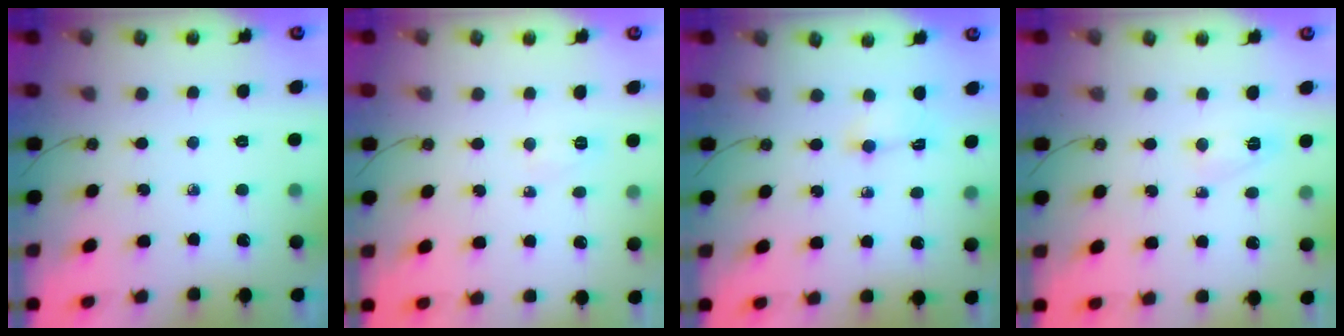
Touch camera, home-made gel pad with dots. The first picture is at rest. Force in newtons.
{"total": 16.7, "press": 4.8, "slide": 16.0}
{"total": 2.6, "press": 2.5, "slide": 0.9}
{"total": 2.9, "press": 2.8, "slide": 0.5}